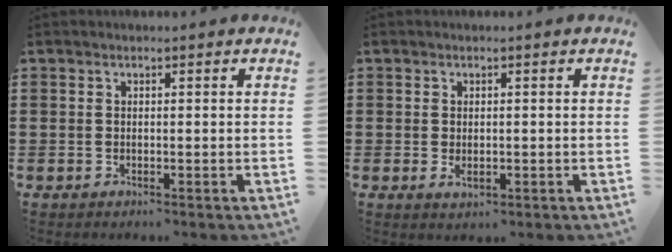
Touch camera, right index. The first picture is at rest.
{"total": 1.4, "force": [-0.1, 0.8, 1.2], "torque": [-0.023, 0.003, -0.002]}